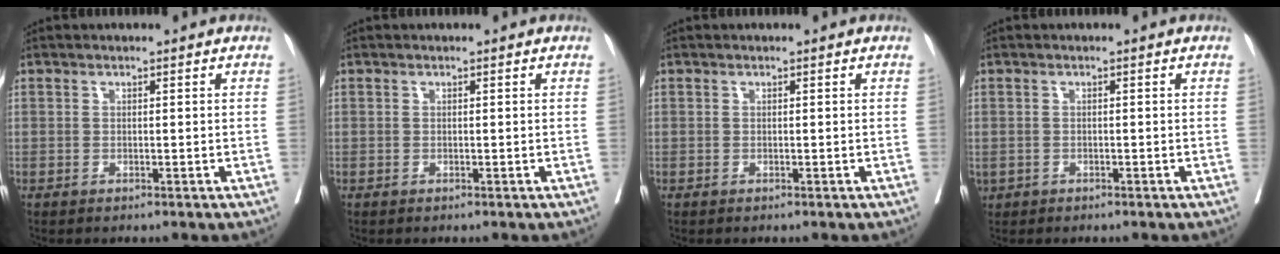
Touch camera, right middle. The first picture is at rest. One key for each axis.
{"total": 0.0}
{"total": 0.0}
{"total": 1.7, "fx": -0.8, "fy": 1.3, "fz": 0.6, "tx": -0.016, "ty": -0.001, "tz": -0.009}